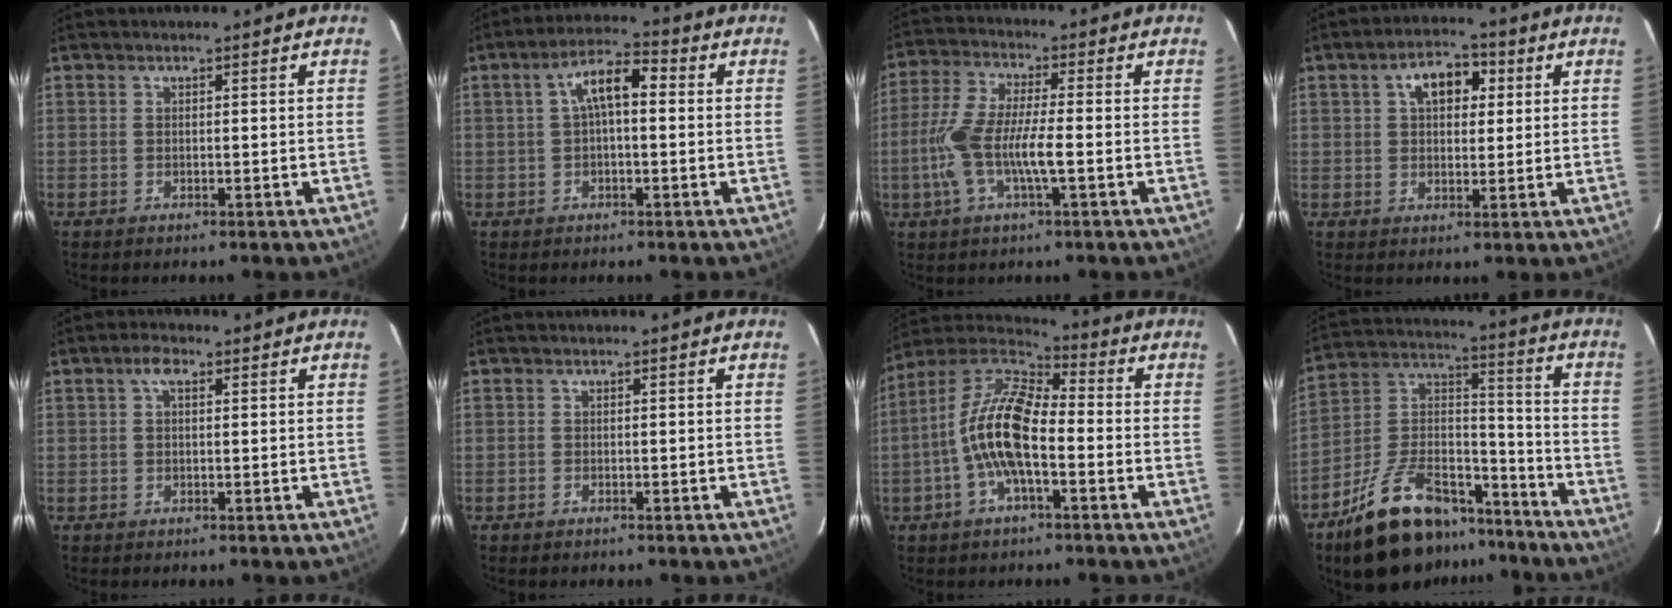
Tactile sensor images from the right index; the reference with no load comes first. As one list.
[{"total": 6.8, "force": [0.8, 2.6, 6.2], "torque": [-0.115, 0.024, 0.013]}, {"total": 11.5, "force": [-2.6, 2.3, 10.9], "torque": [-0.233, -0.002, -0.050]}, {"total": 7.4, "force": [2.5, 4.4, 5.4], "torque": [-0.088, 0.028, 0.042]}, {"total": 2.5, "force": [0.9, 1.2, 2.0], "torque": [-0.037, 0.010, 0.013]}, {"total": 0.6, "force": [-0.5, 0.3, 0.0], "torque": [-0.001, 0.002, -0.009]}, {"total": 13.6, "force": [-3.0, 5.1, 12.2], "torque": [-0.245, 0.009, -0.065]}, {"total": 21.7, "force": [-15.3, 10.3, 11.3], "torque": [-0.221, 0.045, -0.237]}]